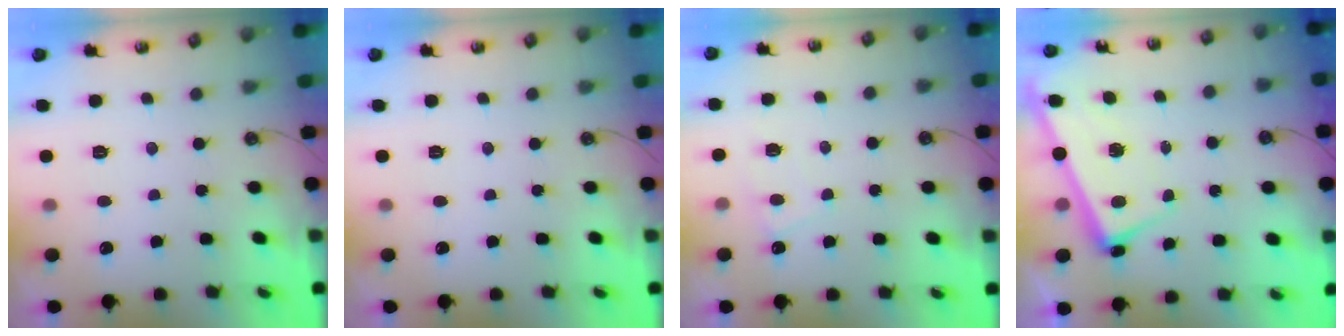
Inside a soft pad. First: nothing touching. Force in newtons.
{"total": 0.0}
{"total": 2.3, "press": 2.2, "slide": 0.3}
{"total": 2.6, "press": 2.5, "slide": 0.6}